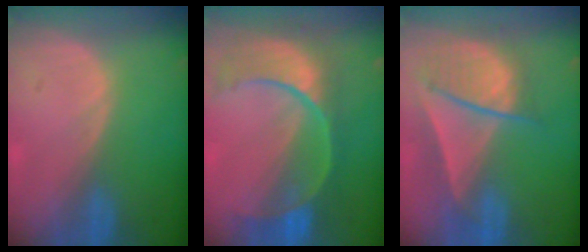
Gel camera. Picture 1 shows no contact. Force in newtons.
{"total": 11.1, "press": 9.4, "slide": 6.0}
{"total": 8.6, "press": 7.7, "slide": 3.7}